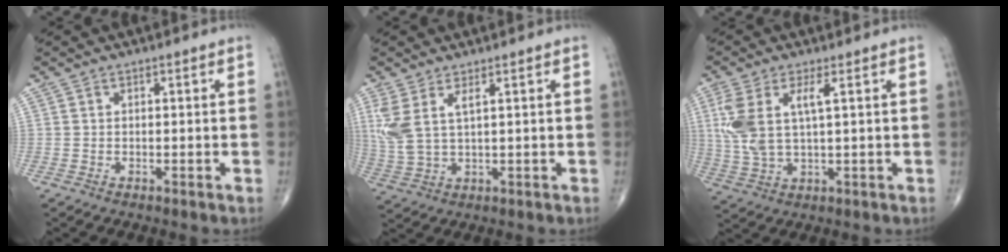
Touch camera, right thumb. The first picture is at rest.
{"total": 6.7, "force": [2.6, 2.3, 5.7], "torque": [-0.151, -0.008, 0.064]}
{"total": 9.2, "force": [2.3, 3.4, 8.3], "torque": [-0.205, -0.004, 0.053]}